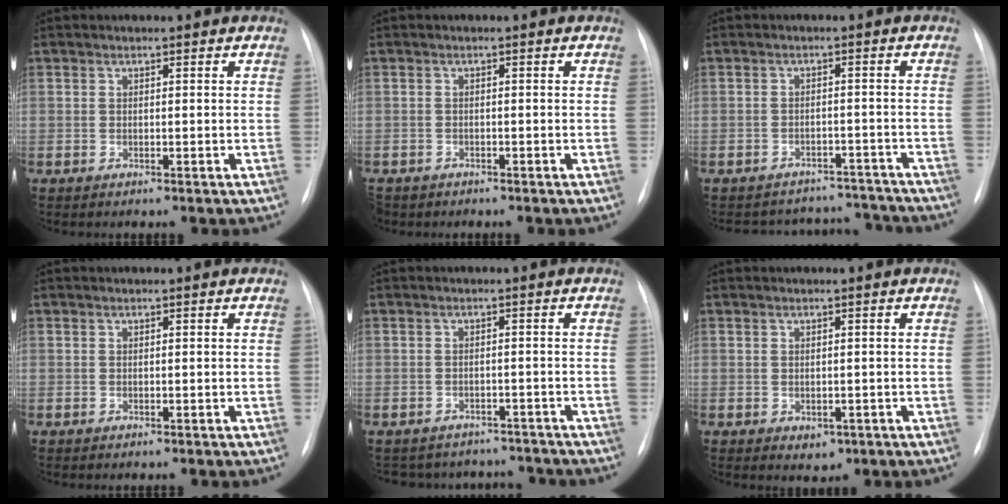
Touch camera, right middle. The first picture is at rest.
{"total": 3.3, "force": [-2.6, 1.9, 0.3], "torque": [-0.004, -0.001, -0.045]}
{"total": 9.8, "force": [-9.4, 3.0, -0.5], "torque": [0.013, 0.033, -0.112]}
{"total": 0.0}
{"total": 9.2, "force": [-8.5, 3.6, 0.5], "torque": [-0.006, 0.023, -0.097]}
{"total": 2.0, "force": [-0.7, 1.5, 1.2], "torque": [-0.011, 0.000, 0.001]}